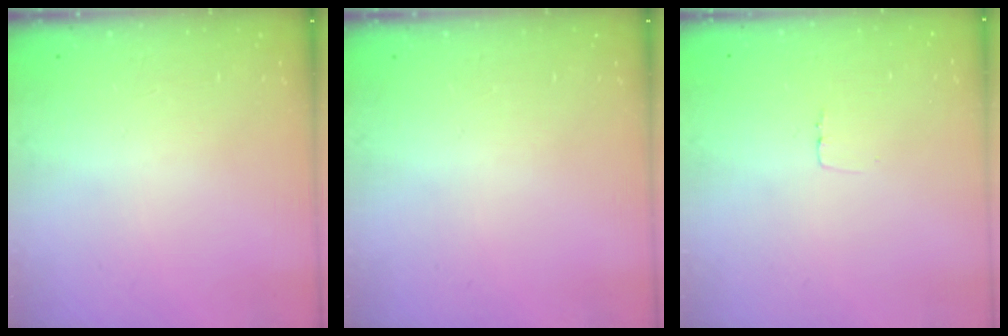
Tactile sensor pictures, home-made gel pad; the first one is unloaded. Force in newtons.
{"total": 0.0}
{"total": 2.6, "press": 2.6, "slide": 0.1}